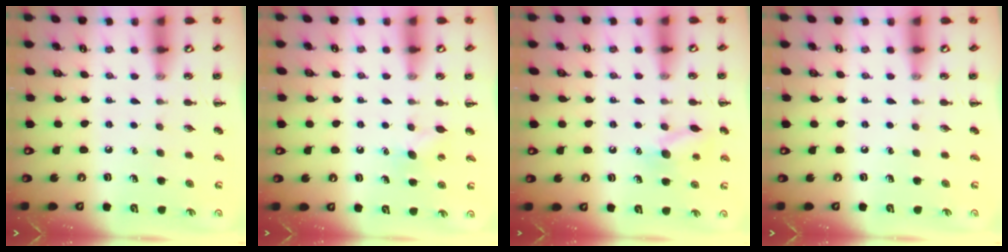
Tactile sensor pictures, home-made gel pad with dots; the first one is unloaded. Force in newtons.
{"total": 3.9, "press": 3.8, "slide": 1.1}
{"total": 10.0, "press": 9.9, "slide": 1.5}
{"total": 0.0}